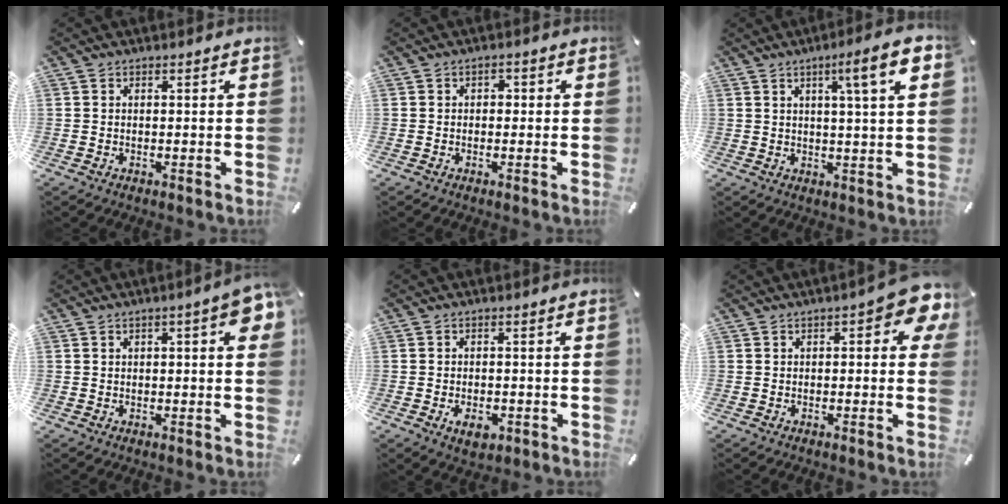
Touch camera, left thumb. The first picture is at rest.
{"total": 1.1, "force": [-0.3, 1.0, 0.4], "torque": [-0.011, 0.006, -0.009]}
{"total": 9.8, "force": [4.0, 0.8, 8.9], "torque": [-0.143, -0.007, 0.057]}
{"total": 5.9, "force": [2.2, 1.4, 5.3], "torque": [-0.084, 0.005, 0.033]}
{"total": 3.5, "force": [-1.2, 2.2, 2.5], "torque": [-0.056, 0.002, -0.023]}
{"total": 7.3, "force": [1.9, 3.2, 6.3], "torque": [-0.078, -0.005, 0.028]}